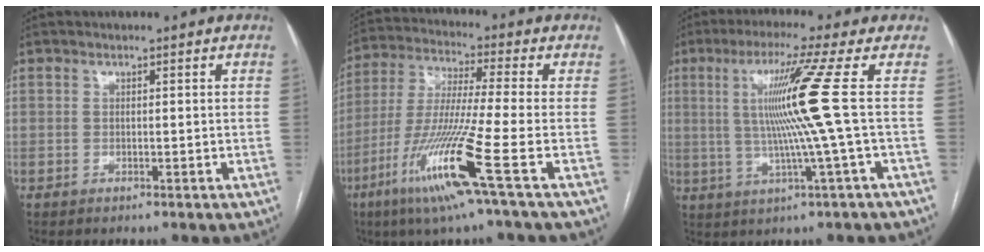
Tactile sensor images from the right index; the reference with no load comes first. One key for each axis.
{"total": 15.0, "fx": -6.9, "fy": -1.8, "fz": 13.2, "tx": -0.271, "ty": -0.034, "tz": -0.134}
{"total": 10.7, "fx": 1.2, "fy": -3.1, "fz": 10.1, "tx": -0.180, "ty": 0.004, "tz": 0.031}